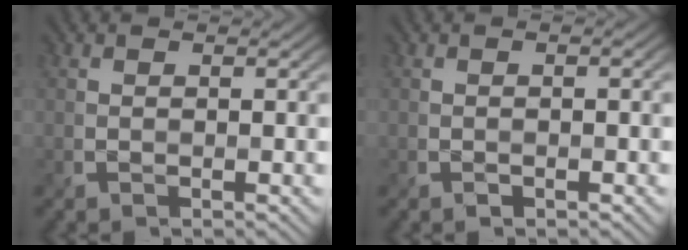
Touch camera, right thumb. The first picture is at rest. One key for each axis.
{"total": 0.9, "fx": -0.4, "fy": 0.0, "fz": 0.8, "tx": -0.012, "ty": 0.003, "tz": -0.008}